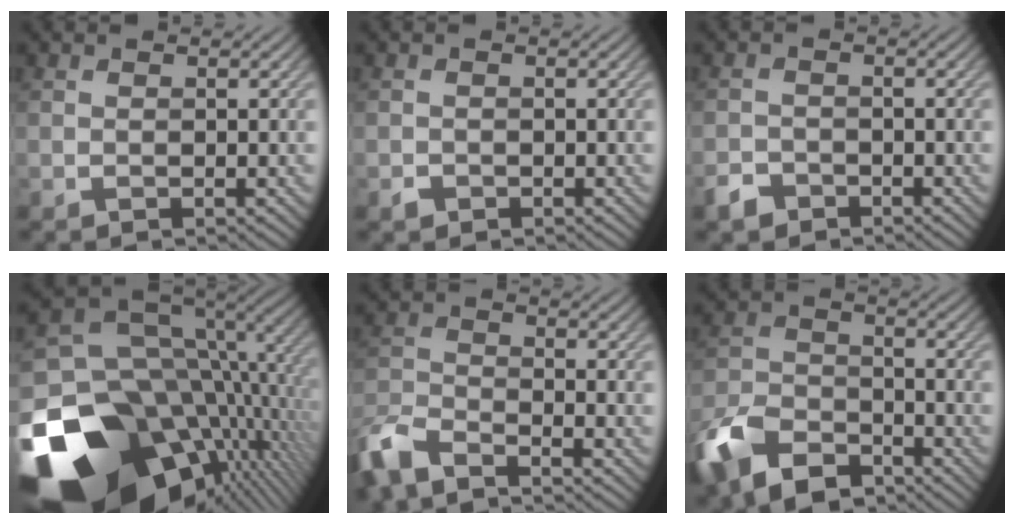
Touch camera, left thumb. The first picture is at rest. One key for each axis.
{"total": 0.9, "fx": -0.6, "fy": 0.6, "fz": 0.3, "tx": -0.004, "ty": -0.004, "tz": -0.012}
{"total": 2.4, "fx": -1.9, "fy": 1.4, "fz": 0.7, "tx": -0.013, "ty": -0.003, "tz": -0.043}
{"total": 20.8, "fx": -5.2, "fy": 14.0, "fz": 14.6, "tx": -0.288, "ty": -0.033, "tz": -0.051}
{"total": 6.9, "fx": -5.8, "fy": 1.8, "fz": 3.2, "tx": -0.083, "ty": -0.017, "tz": -0.124}
{"total": 11.4, "fx": -7.8, "fy": 5.9, "fz": 6.0, "tx": -0.147, "ty": -0.021, "tz": -0.156}